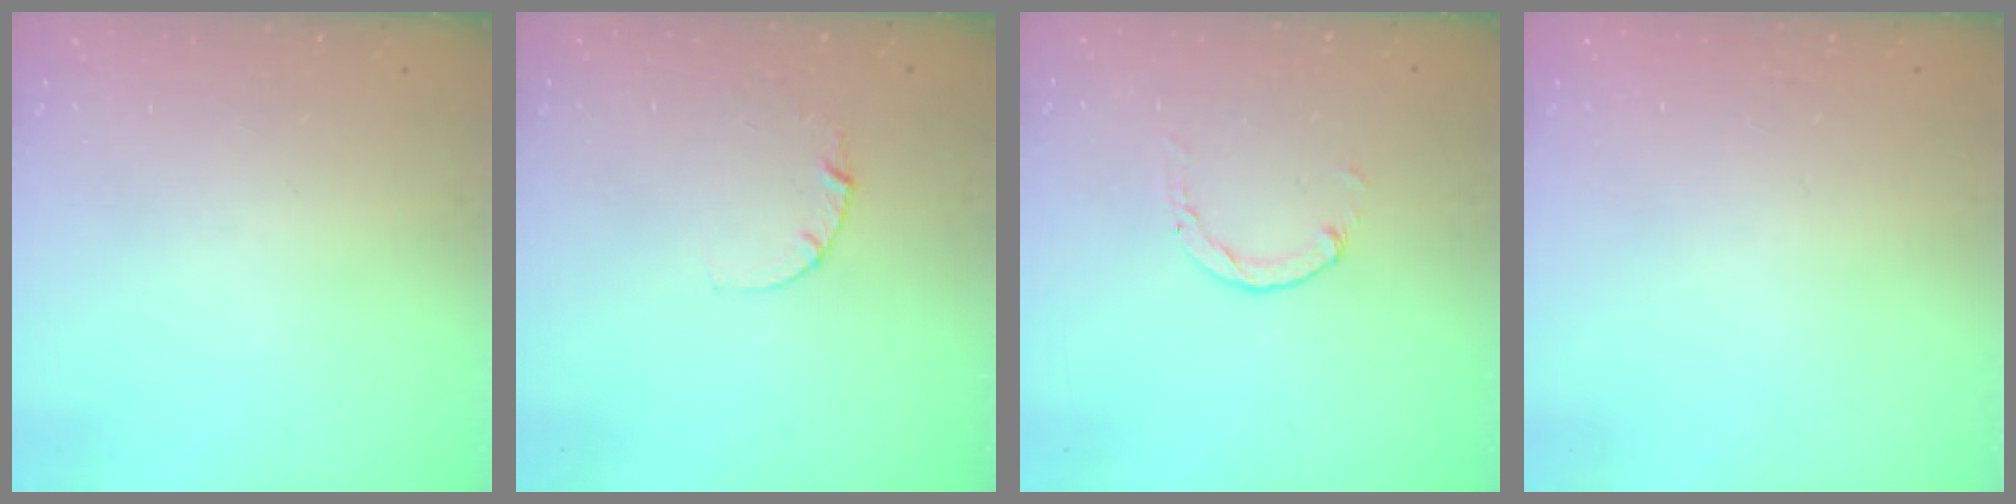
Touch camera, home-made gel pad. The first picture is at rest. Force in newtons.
{"total": 2.8, "press": 2.8, "slide": 0.3}
{"total": 1.5, "press": 1.5, "slide": 0.2}
{"total": 2.5, "press": 2.5, "slide": 0.2}